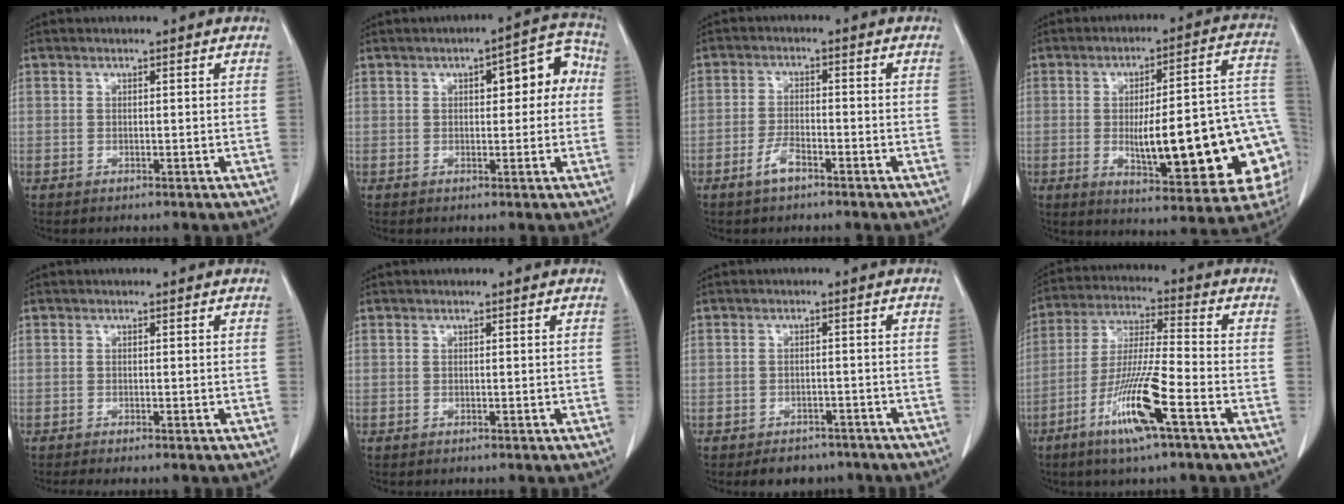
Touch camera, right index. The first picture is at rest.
{"total": 7.7, "force": [1.3, 2.9, 6.9], "torque": [-0.074, 0.041, 0.012]}
{"total": 3.3, "force": [-2.1, 0.9, 2.3], "torque": [-0.047, 0.002, -0.040]}
{"total": 23.1, "force": [-4.0, 4.9, 22.2], "torque": [-0.231, 0.024, -0.038]}
{"total": 1.1, "force": [-0.8, 0.0, 0.7], "torque": [-0.016, -0.004, -0.016]}
{"total": 0.0}
{"total": 5.1, "force": [-4.1, 2.9, 0.9], "torque": [-0.001, 0.009, -0.054]}
{"total": 12.6, "force": [-6.1, 0.3, 11.0], "torque": [-0.218, -0.016, -0.117]}